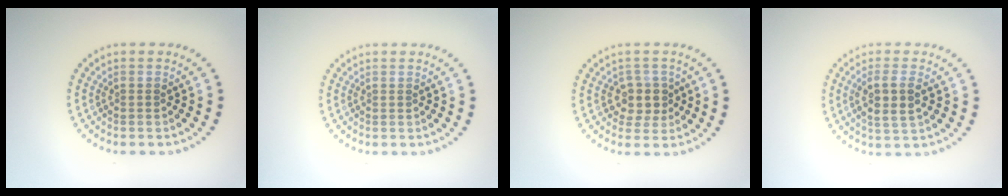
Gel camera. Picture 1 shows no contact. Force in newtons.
{"total": 0.0}
{"total": 2.5, "press": 2.2, "slide": 1.2}
{"total": 3.1, "press": 2.9, "slide": 1.2}